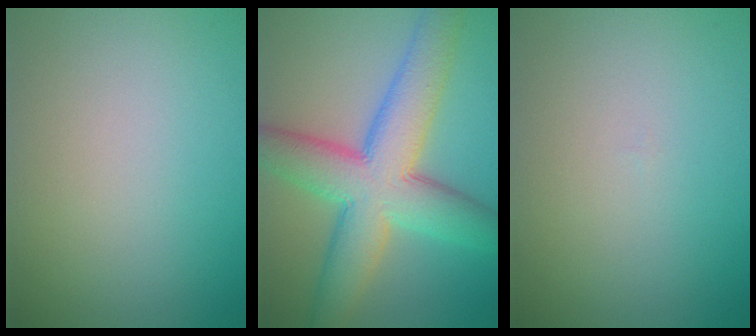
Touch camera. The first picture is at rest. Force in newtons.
{"total": 10.0, "press": 10.0, "slide": 0.2}
{"total": 0.0}